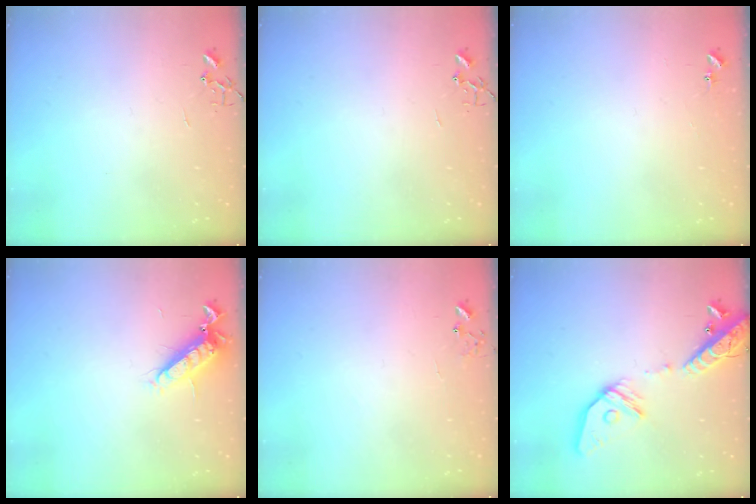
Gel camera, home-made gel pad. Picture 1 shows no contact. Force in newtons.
{"total": 0.0}
{"total": 5.4, "press": 5.4, "slide": 0.6}
{"total": 12.4, "press": 12.3, "slide": 1.5}
{"total": 6.5, "press": 6.5, "slide": 0.5}
{"total": 18.3, "press": 17.9, "slide": 3.6}